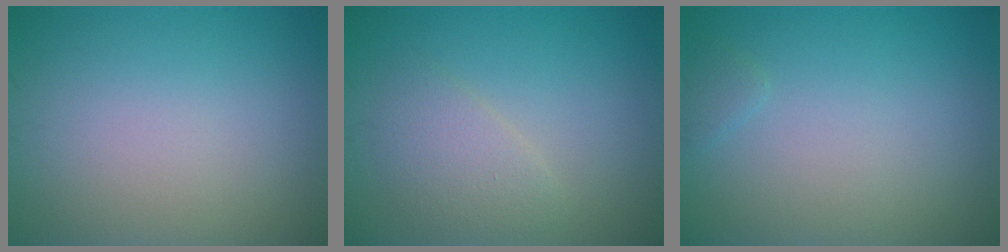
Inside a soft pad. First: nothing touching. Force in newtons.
{"total": 2.4, "press": 2.3, "slide": 0.2}
{"total": 0.6, "press": 0.6, "slide": 0.1}